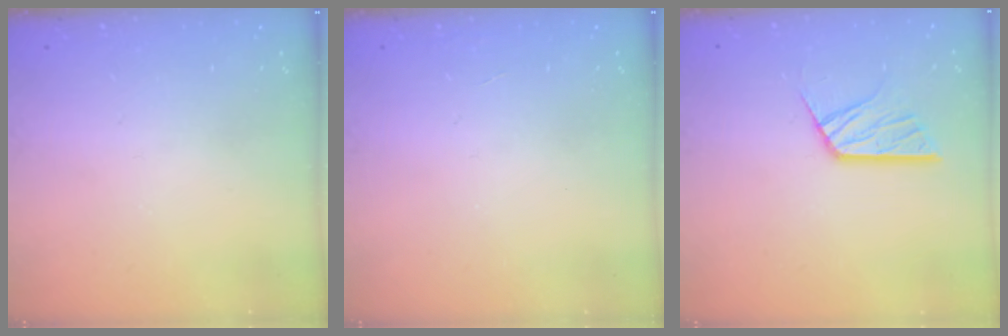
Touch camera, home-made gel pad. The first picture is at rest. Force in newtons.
{"total": 0.0}
{"total": 10.6, "press": 10.5, "slide": 0.9}